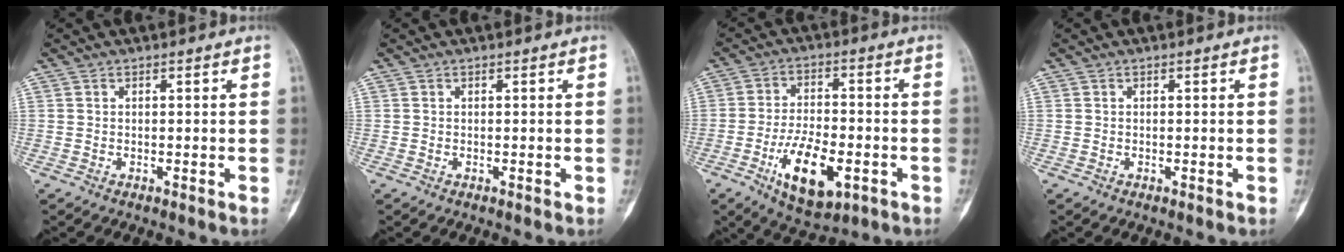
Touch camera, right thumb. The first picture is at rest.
{"total": 0.0}
{"total": 12.5, "force": [-4.7, 5.9, 10.0], "torque": [-0.161, 0.013, -0.073]}
{"total": 0.0}